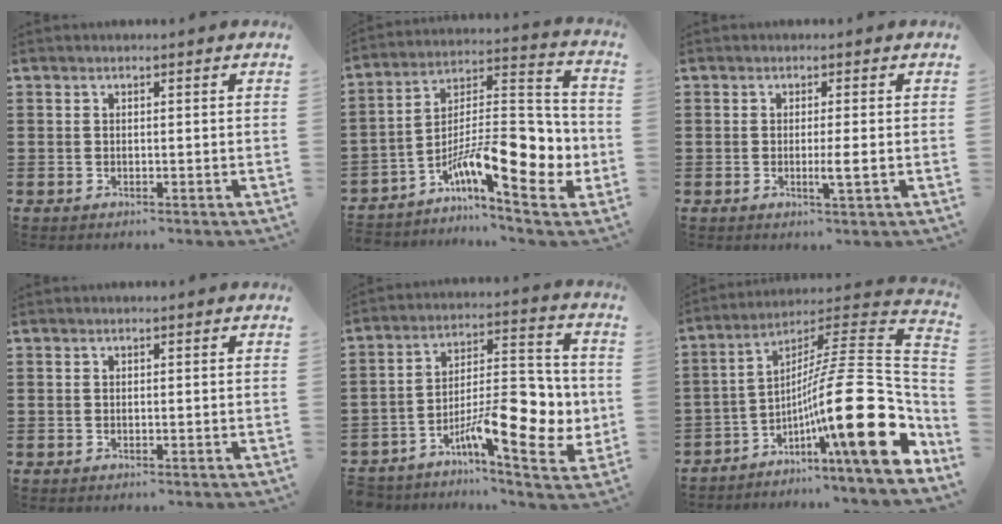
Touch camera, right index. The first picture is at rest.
{"total": 13.9, "force": [-5.7, 4.8, 11.7], "torque": [-0.184, -0.010, -0.101]}
{"total": 2.8, "force": [-0.5, -0.2, 2.7], "torque": [-0.045, -0.009, -0.010]}
{"total": 0.0}
{"total": 12.1, "force": [-4.7, 4.6, 10.2], "torque": [-0.146, -0.008, -0.083]}
{"total": 20.4, "force": [-4.9, 3.3, 19.5], "torque": [-0.314, -0.026, -0.091]}